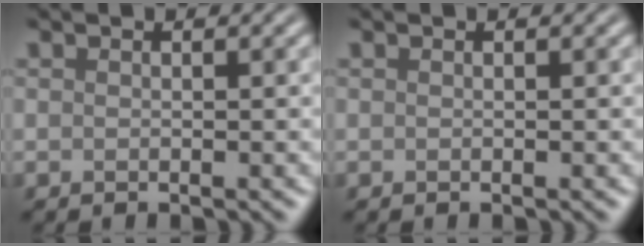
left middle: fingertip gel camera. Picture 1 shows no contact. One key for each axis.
{"total": 0.0}